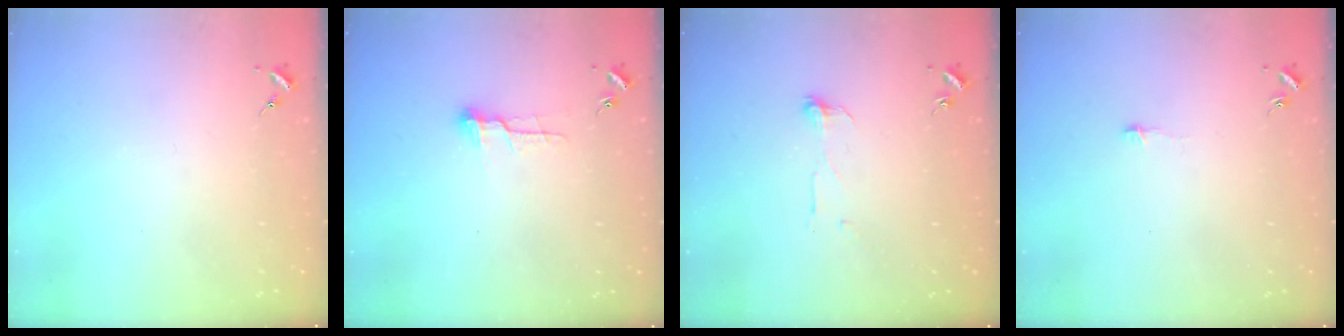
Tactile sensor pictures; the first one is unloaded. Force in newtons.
{"total": 8.7, "press": 8.7, "slide": 0.5}
{"total": 5.5, "press": 5.5, "slide": 0.6}
{"total": 3.6, "press": 3.6, "slide": 0.3}